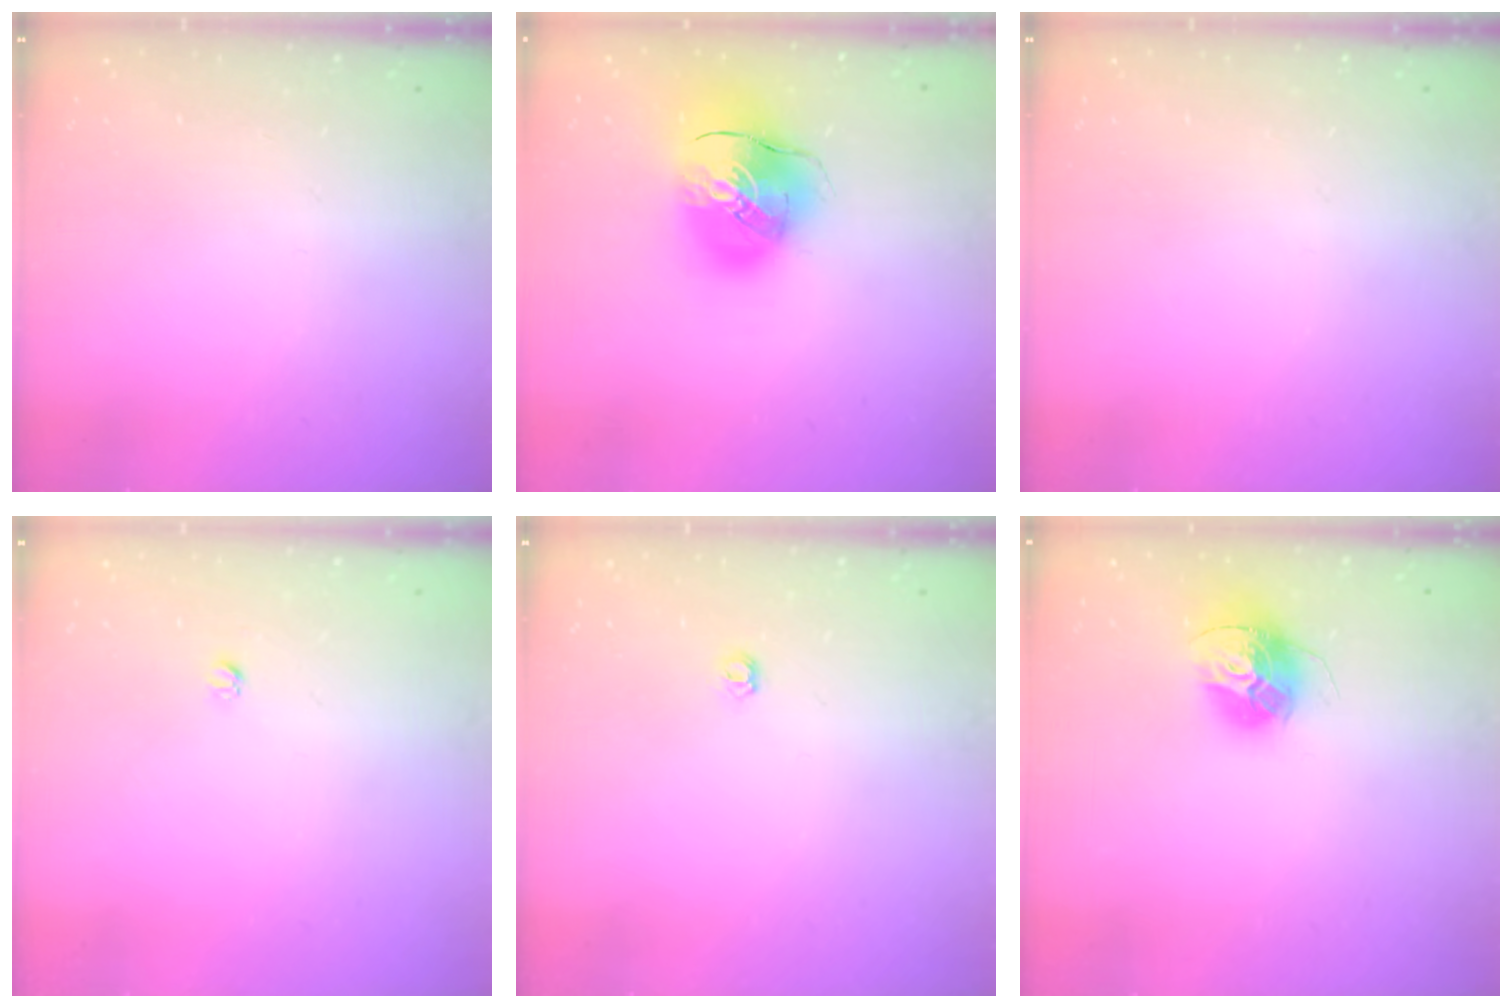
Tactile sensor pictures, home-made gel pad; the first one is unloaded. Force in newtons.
{"total": 13.9, "press": 13.7, "slide": 2.4}
{"total": 0.0}
{"total": 2.7, "press": 2.7, "slide": 0.3}
{"total": 4.7, "press": 4.7, "slide": 0.8}
{"total": 15.2, "press": 15.2, "slide": 1.4}